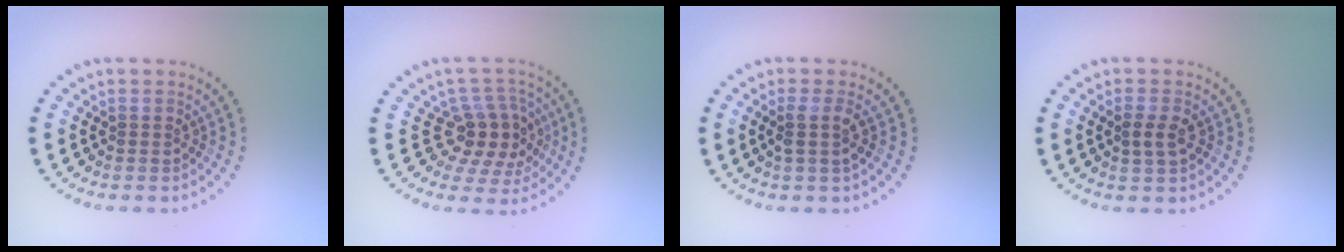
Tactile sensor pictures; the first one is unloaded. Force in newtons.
{"total": 4.2, "press": 3.6, "slide": 2.2}
{"total": 1.7, "press": 1.3, "slide": 1.0}
{"total": 1.9, "press": 1.8, "slide": 0.4}